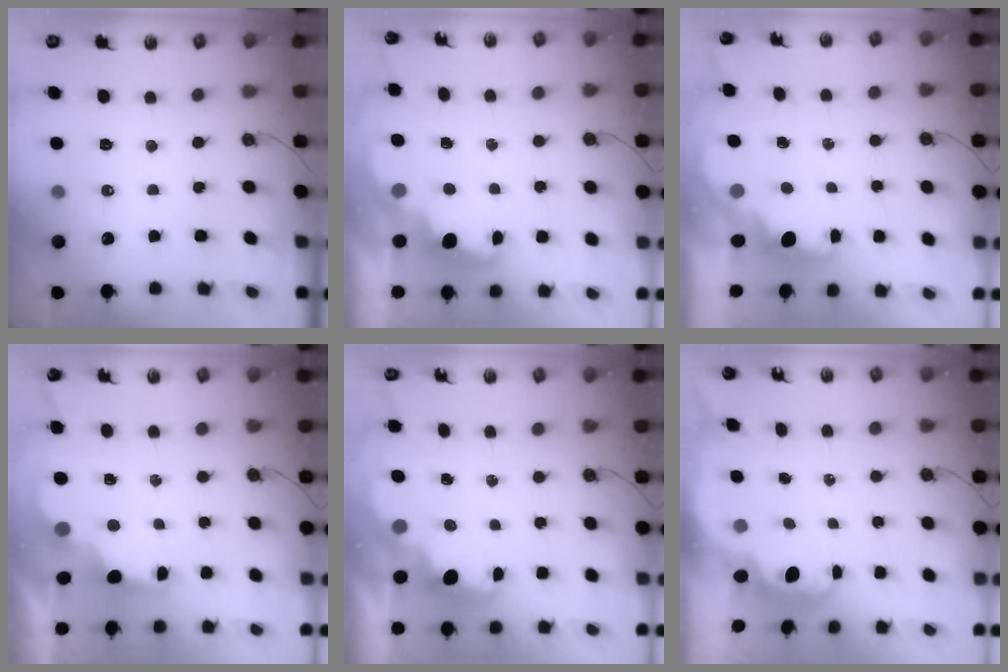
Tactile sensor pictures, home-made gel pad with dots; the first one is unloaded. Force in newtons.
{"total": 2.6, "press": 2.6, "slide": 0.6}
{"total": 2.1, "press": 2.0, "slide": 0.7}
{"total": 3.0, "press": 2.8, "slide": 0.9}
{"total": 2.6, "press": 2.6, "slide": 0.5}
{"total": 2.8, "press": 2.8, "slide": 0.6}